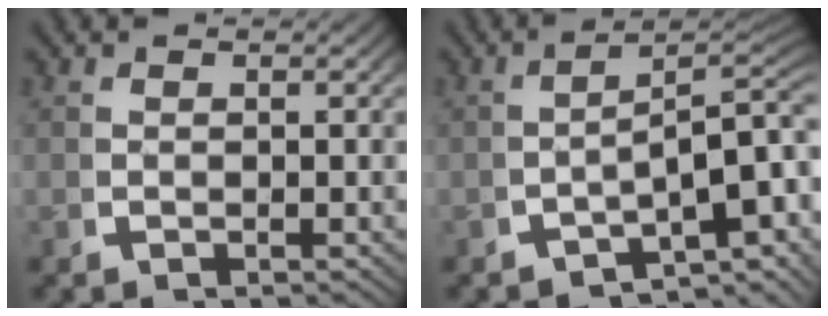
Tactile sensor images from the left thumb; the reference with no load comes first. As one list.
[{"total": 10.2, "force": [-2.5, 5.6, 8.2], "torque": [-0.118, -0.031, -0.028]}]